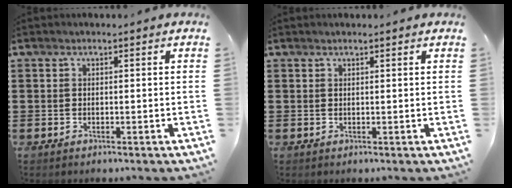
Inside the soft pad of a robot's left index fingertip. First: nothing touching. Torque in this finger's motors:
{"motor_torque": [0.30, 0.41, 0.04, -0.01]}